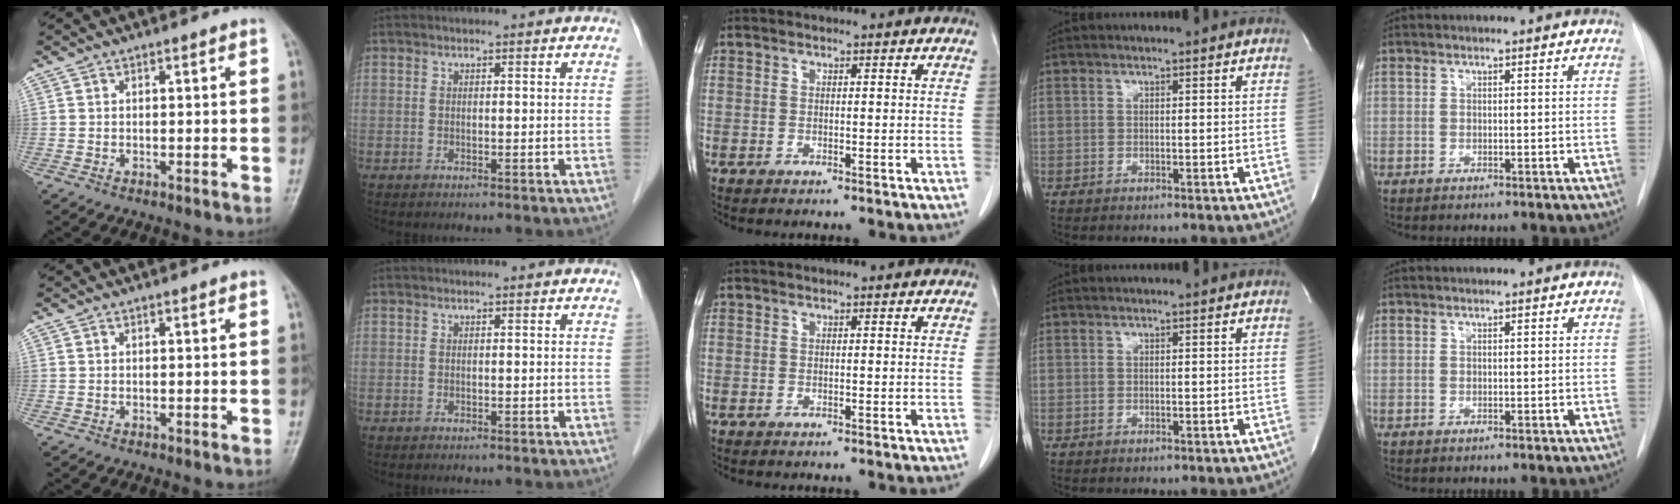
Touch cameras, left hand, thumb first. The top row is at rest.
{}